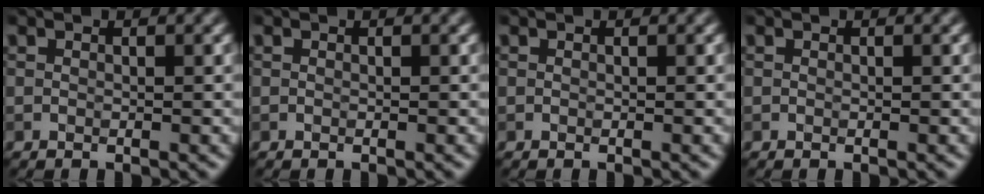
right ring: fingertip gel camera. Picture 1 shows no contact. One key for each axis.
{"total": 0.0}
{"total": 0.0}
{"total": 0.0}